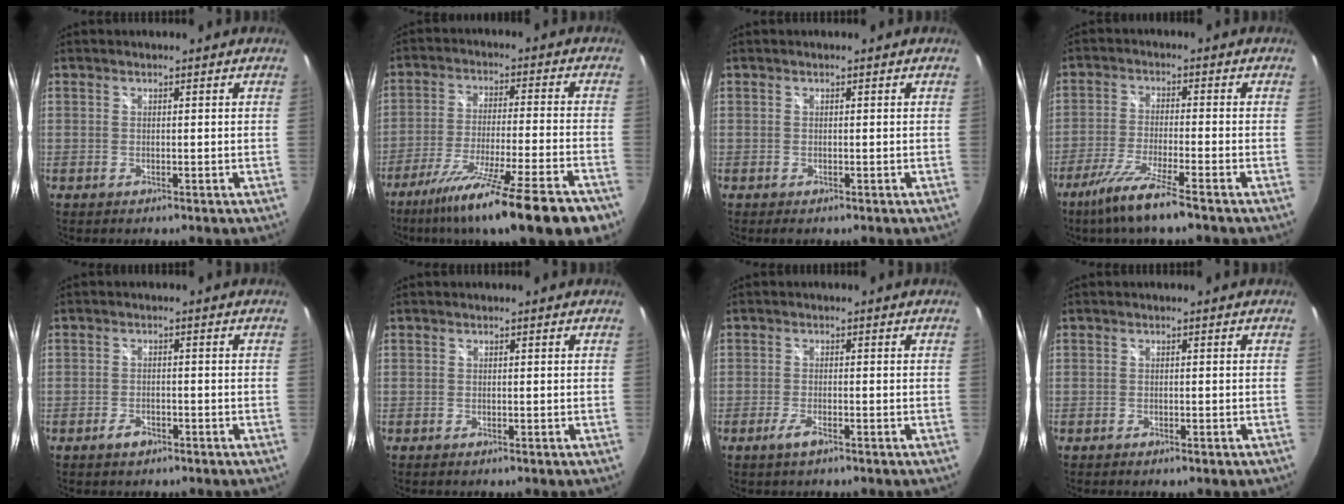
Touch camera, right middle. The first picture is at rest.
{"total": 21.2, "force": [-15.7, 0.9, 14.2], "torque": [-0.246, -0.071, -0.243]}
{"total": 0.0}
{"total": 9.7, "force": [-7.1, -0.2, 6.6], "torque": [-0.146, -0.029, -0.130]}
{"total": 2.5, "force": [-1.8, 1.4, 1.1], "torque": [-0.022, -0.001, -0.030]}
{"total": 0.0}
{"total": 2.5, "force": [-1.7, 0.5, 1.7], "torque": [-0.042, -0.005, -0.035]}
{"total": 1.2, "force": [-0.9, 0.4, 0.6], "torque": [-0.011, -0.004, -0.014]}